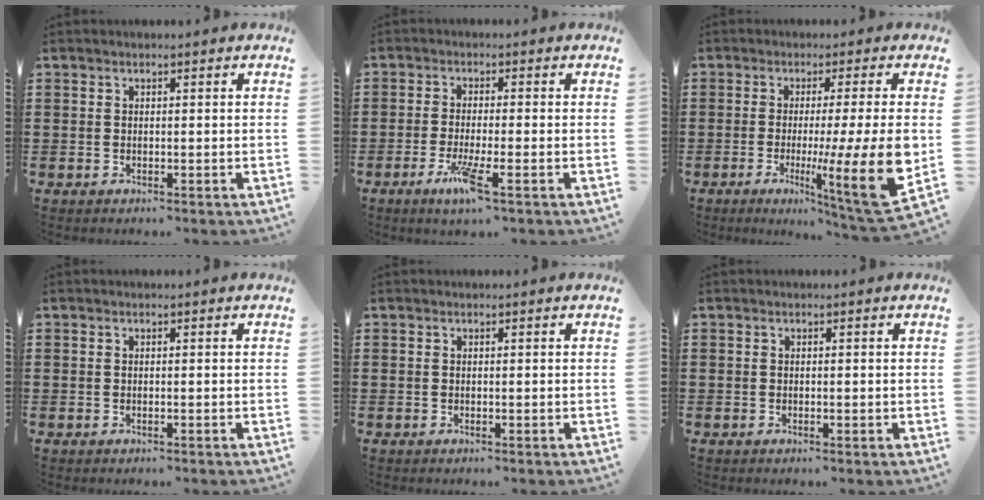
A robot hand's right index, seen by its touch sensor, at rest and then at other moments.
{"total": 5.4, "force": [-2.6, 0.3, 4.7], "torque": [-0.101, -0.020, -0.046]}
{"total": 13.5, "force": [-2.0, 1.2, 13.3], "torque": [-0.209, -0.025, -0.027]}
{"total": 0.0}
{"total": 0.0}
{"total": 0.0}